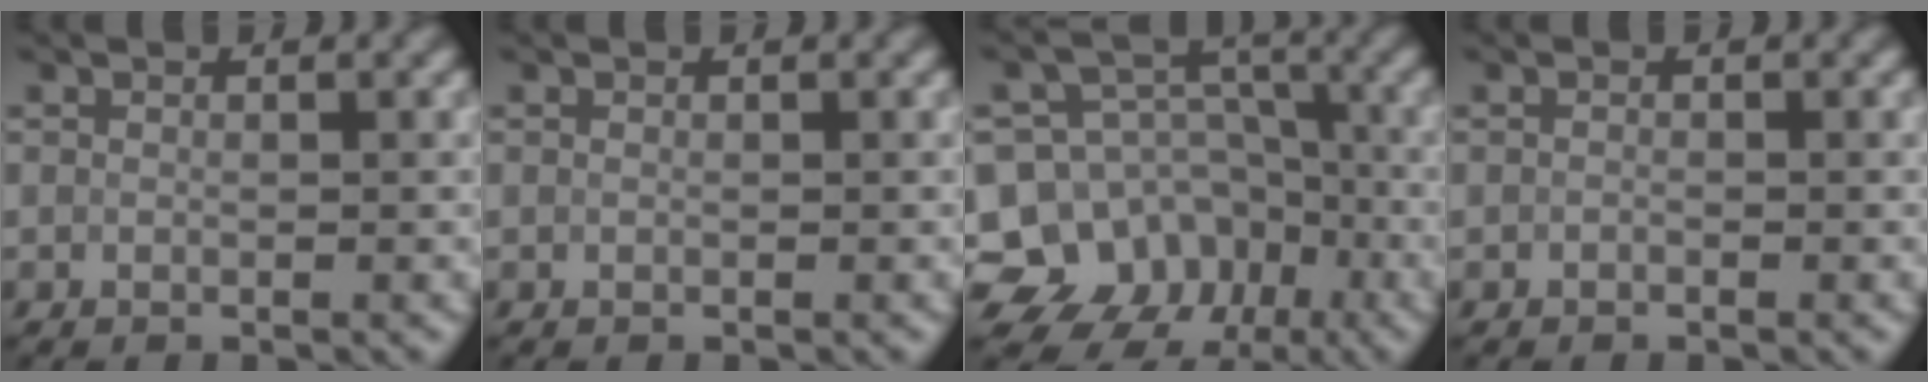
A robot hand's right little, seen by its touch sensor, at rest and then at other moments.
{"total": 0.0}
{"total": 13.8, "force": [-7.3, 11.2, 3.6], "torque": [-0.060, -0.017, -0.125]}
{"total": 0.0}